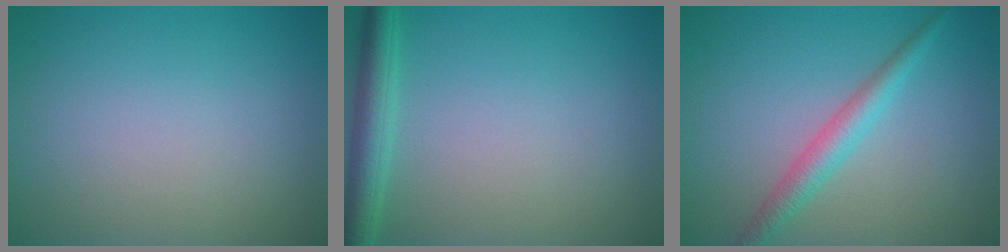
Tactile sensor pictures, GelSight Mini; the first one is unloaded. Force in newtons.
{"total": 3.2, "press": 3.2, "slide": 0.2}
{"total": 2.8, "press": 2.8, "slide": 0.1}